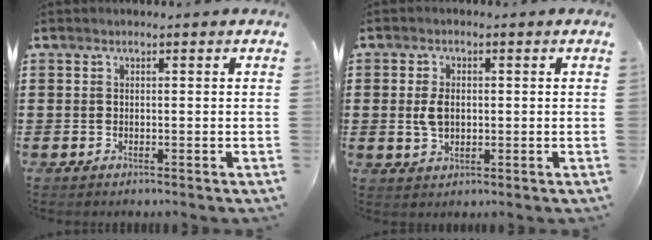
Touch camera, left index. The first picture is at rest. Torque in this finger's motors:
{"motor_torque": [1.08, 1.05, 0.40, 0.06]}